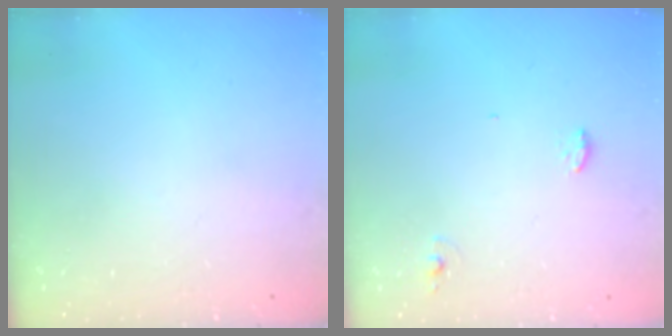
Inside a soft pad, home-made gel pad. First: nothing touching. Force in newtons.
{"total": 5.1, "press": 4.5, "slide": 2.4}